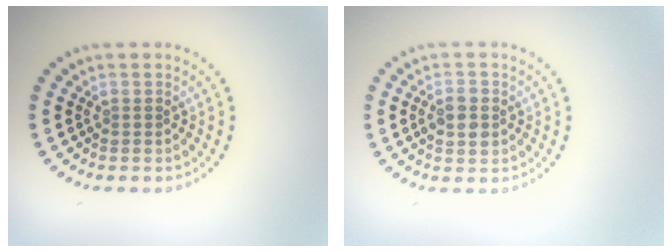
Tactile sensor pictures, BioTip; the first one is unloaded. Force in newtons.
{"total": 2.7, "press": 2.7, "slide": 0.2}